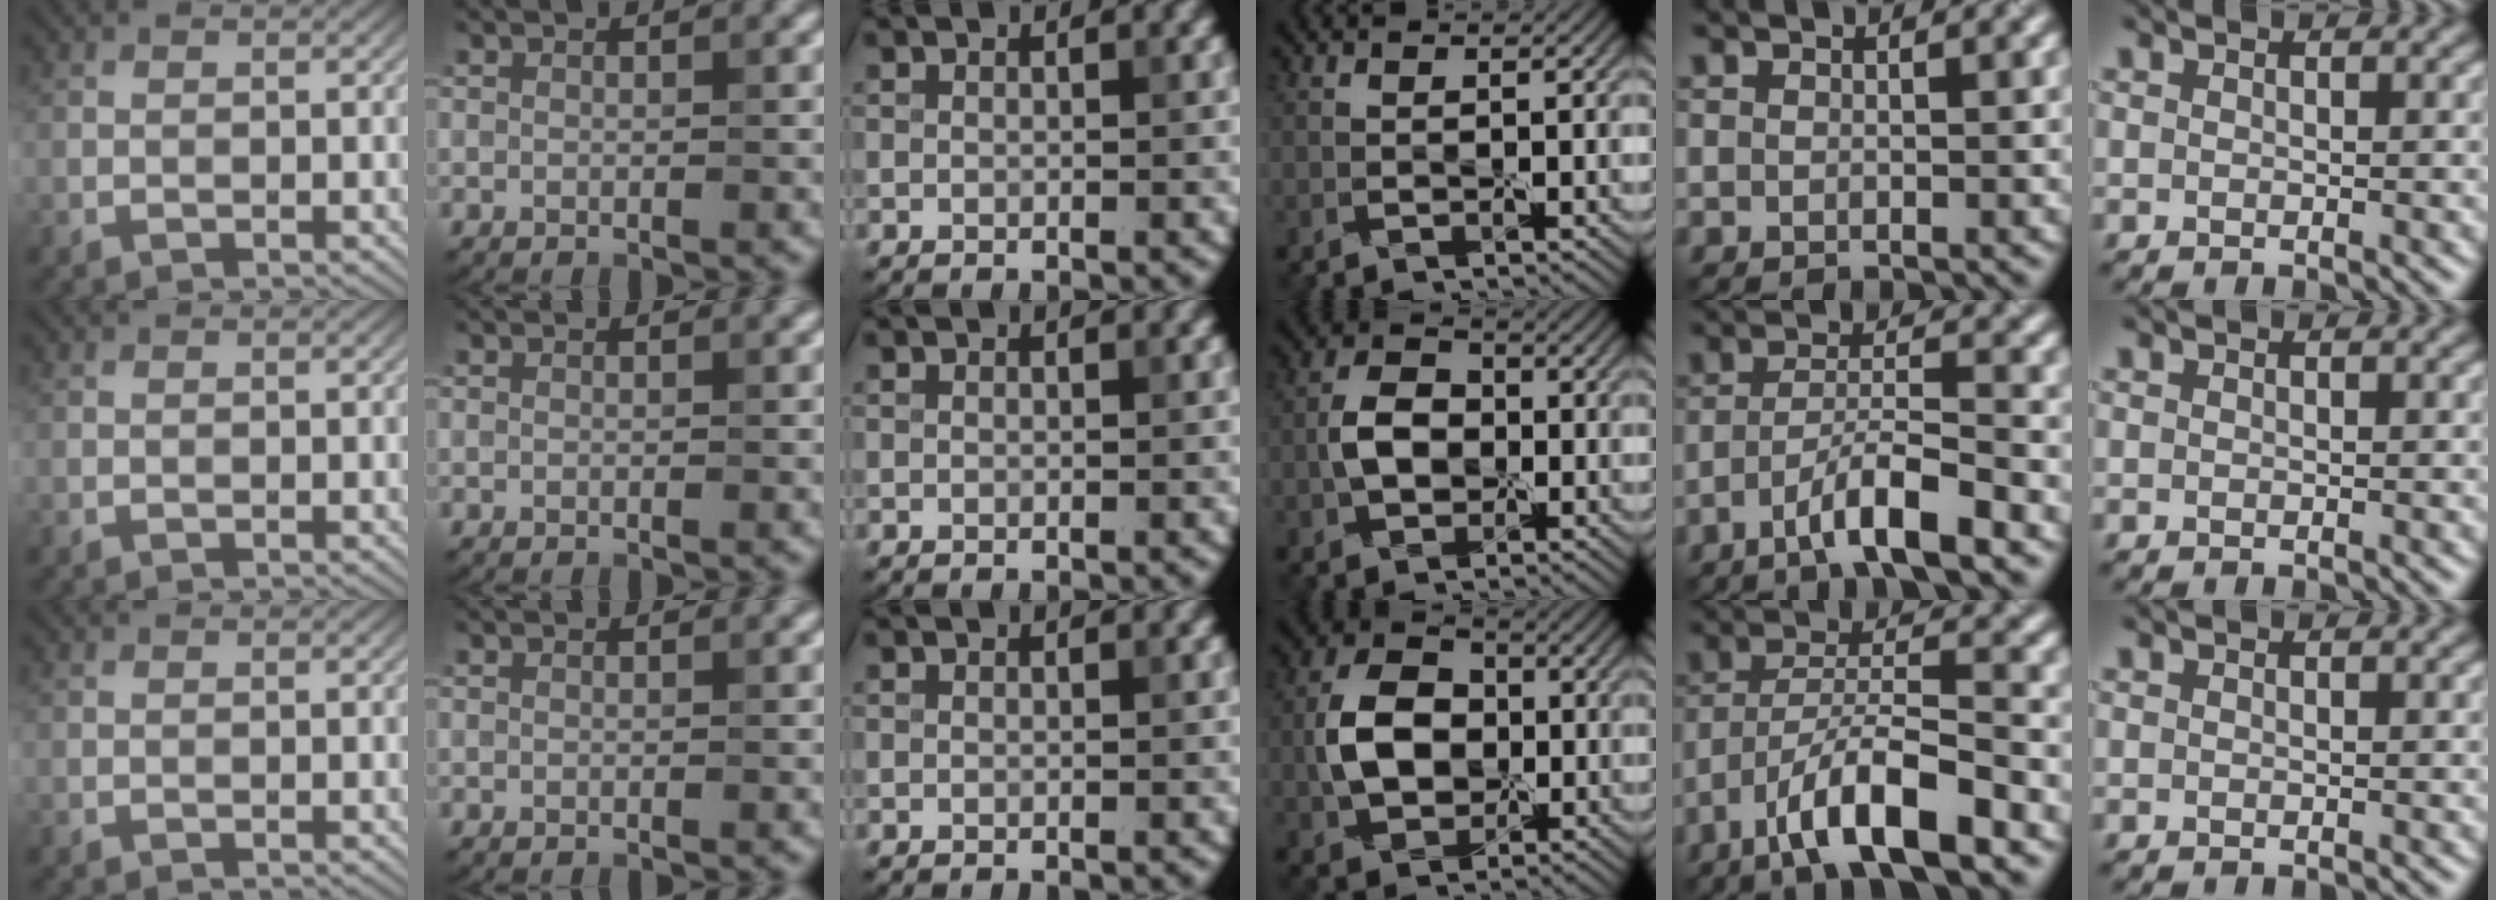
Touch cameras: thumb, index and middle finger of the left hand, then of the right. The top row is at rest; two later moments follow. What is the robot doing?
{"motion": "peel", "object": "bandage"}